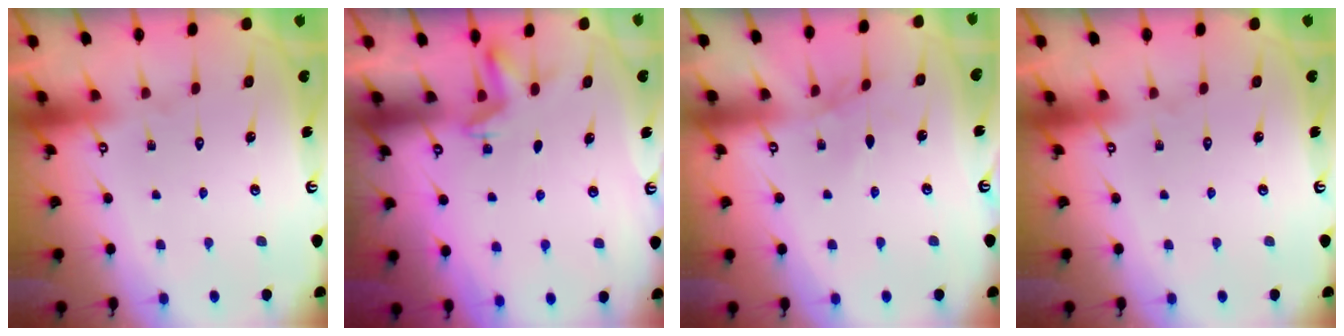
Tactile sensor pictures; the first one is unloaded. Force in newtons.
{"total": 2.8, "press": 2.7, "slide": 0.9}
{"total": 3.2, "press": 3.2, "slide": 0.5}
{"total": 0.0}